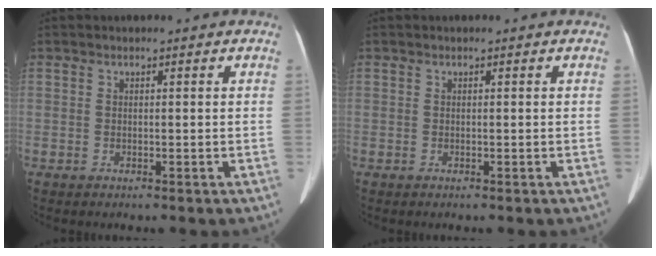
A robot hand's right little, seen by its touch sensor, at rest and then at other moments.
{"total": 0.0}